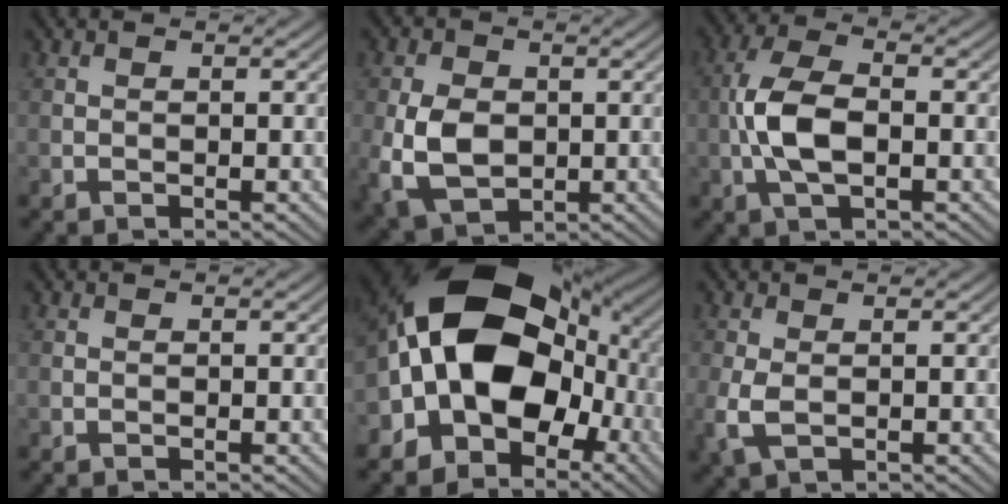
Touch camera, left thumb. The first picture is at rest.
{"total": 7.7, "force": [-0.7, 5.4, 5.5], "torque": [-0.134, -0.010, -0.013]}
{"total": 7.2, "force": [-1.1, 3.3, 6.3], "torque": [-0.147, 0.007, -0.027]}
{"total": 0.0}
{"total": 17.7, "force": [-1.0, 12.9, 12.1], "torque": [-0.201, 0.010, -0.030]}
{"total": 3.8, "force": [-0.6, 2.2, 3.1], "torque": [-0.094, -0.009, -0.012]}